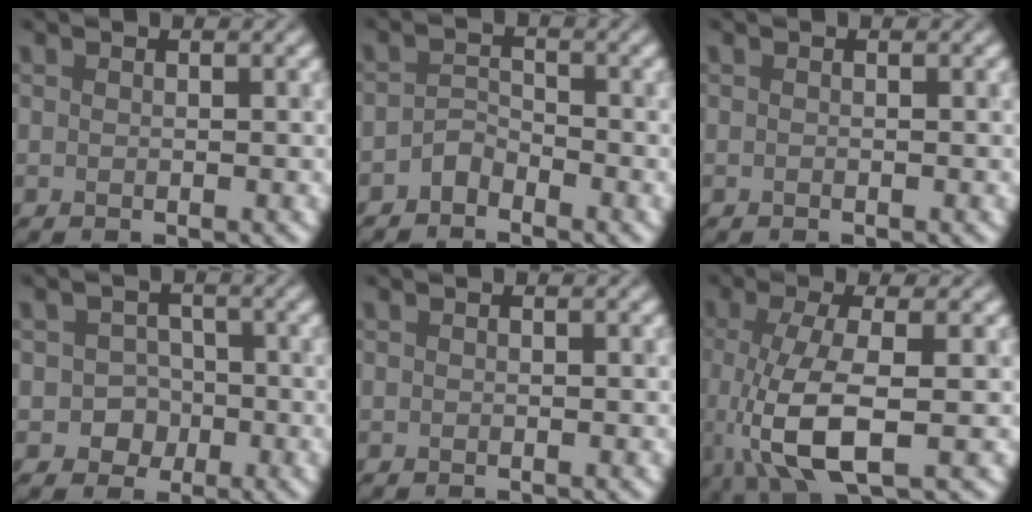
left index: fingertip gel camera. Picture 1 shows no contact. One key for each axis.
{"total": 1.6, "fx": -1.4, "fy": 0.7, "fz": 0.3, "tx": -0.004, "ty": 0.014, "tz": -0.029}
{"total": 0.0}
{"total": 2.7, "fx": -0.7, "fy": 2.6, "fz": 0.4, "tx": 0.028, "ty": 0.008, "tz": -0.025}
{"total": 0.0}
{"total": 7.2, "fx": -1.5, "fy": 2.3, "fz": 6.6, "tx": -0.146, "ty": -0.002, "tz": -0.028}